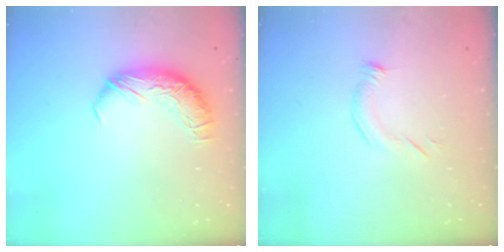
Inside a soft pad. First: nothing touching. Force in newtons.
{"total": 5.9, "press": 5.9, "slide": 0.2}